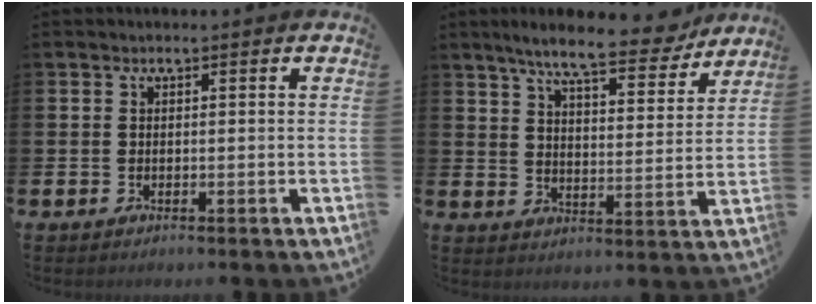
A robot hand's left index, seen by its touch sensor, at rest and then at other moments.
{"total": 8.9, "force": [7.8, 1.5, 4.1], "torque": [-0.085, -0.040, 0.133]}